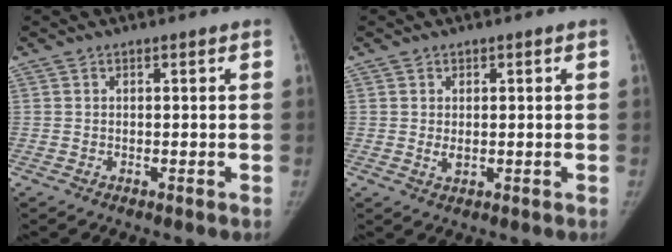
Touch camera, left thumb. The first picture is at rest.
{"total": 1.8, "force": [0.1, 1.2, 1.3], "torque": [-0.017, -0.004, 0.005]}